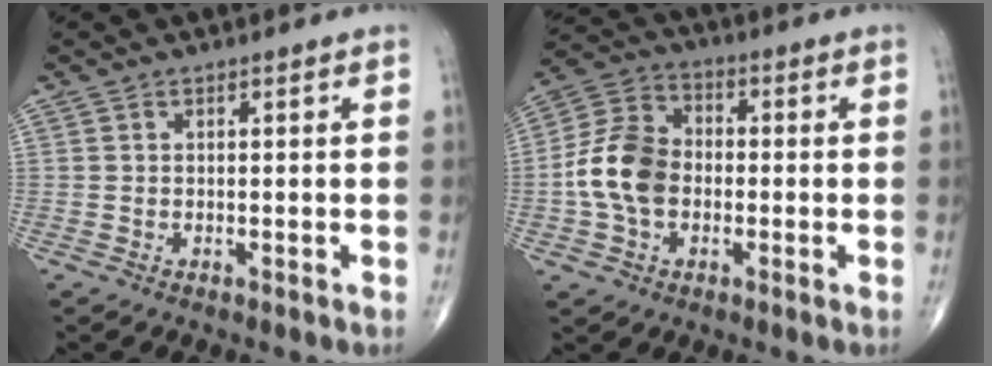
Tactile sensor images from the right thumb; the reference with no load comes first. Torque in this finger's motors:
{"motor_torque": [1.38, 2.27, 1.23, -0.24, 0.13]}